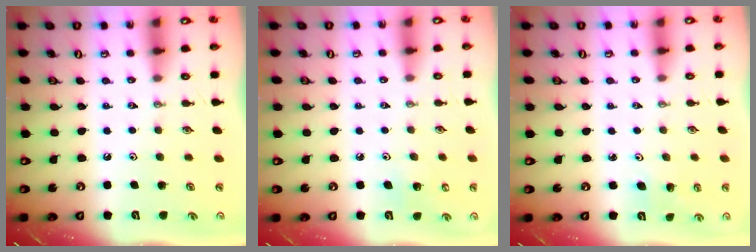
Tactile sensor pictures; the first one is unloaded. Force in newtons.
{"total": 4.3, "press": 4.3, "slide": 0.4}
{"total": 3.4, "press": 3.3, "slide": 0.9}